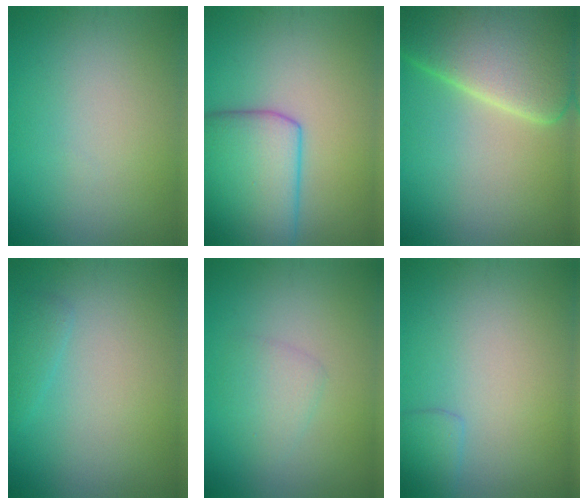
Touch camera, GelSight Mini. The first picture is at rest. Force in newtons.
{"total": 8.4, "press": 8.4, "slide": 0.5}
{"total": 12.2, "press": 12.1, "slide": 0.8}
{"total": 1.1, "press": 1.1, "slide": 0.1}
{"total": 2.0, "press": 2.0, "slide": 0.2}
{"total": 1.7, "press": 1.7, "slide": 0.1}